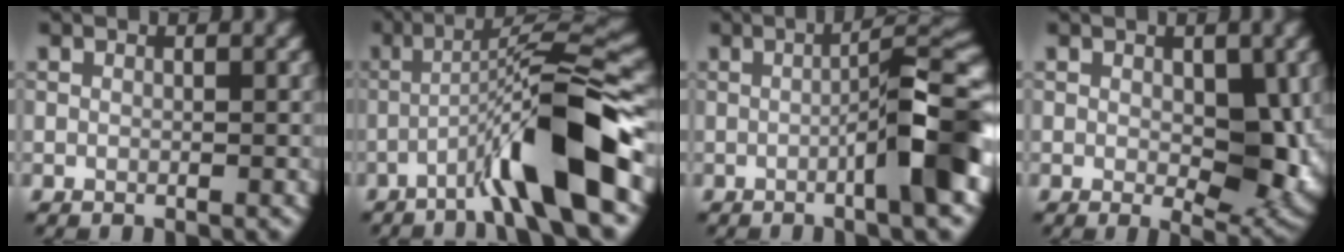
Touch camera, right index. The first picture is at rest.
{"total": 9.4, "force": [-4.3, 0.7, 8.3], "torque": [-0.130, 0.025, -0.080]}
{"total": 7.6, "force": [-1.7, 1.0, 7.3], "torque": [-0.100, 0.018, -0.033]}
{"total": 6.0, "force": [0.3, 3.2, 5.1], "torque": [-0.072, -0.016, 0.012]}